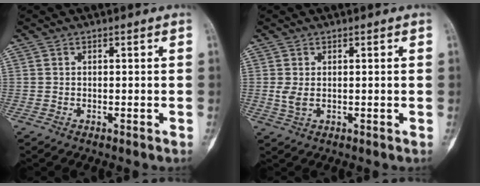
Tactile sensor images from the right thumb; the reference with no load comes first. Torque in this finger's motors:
{"motor_torque": [0.10, 0.52, 0.50, -0.20, 0.12]}